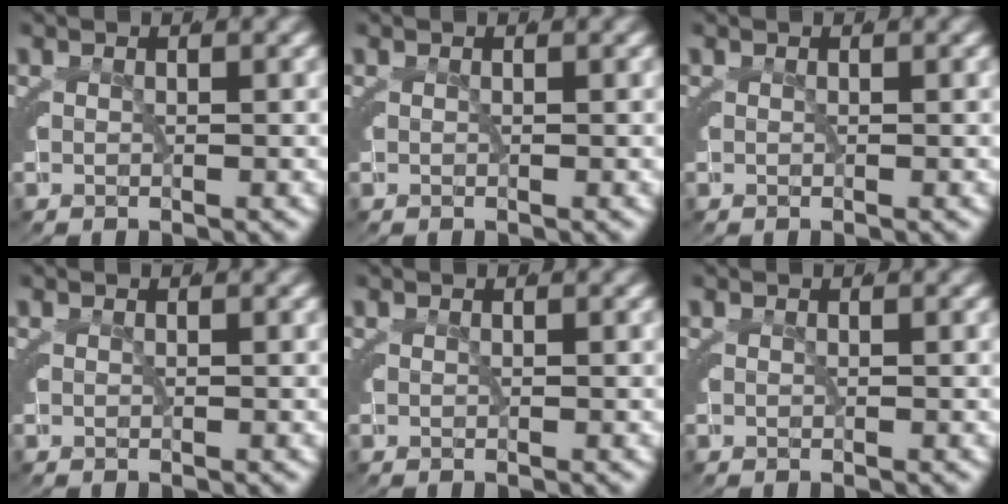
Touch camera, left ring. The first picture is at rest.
{"total": 0.0}
{"total": 0.0}
{"total": 0.0}
{"total": 0.0}
{"total": 0.0}